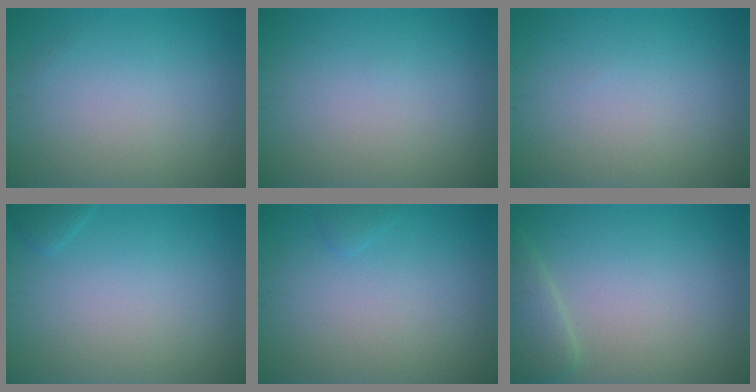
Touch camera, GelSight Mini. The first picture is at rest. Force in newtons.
{"total": 0.0}
{"total": 0.0}
{"total": 0.7, "press": 0.7, "slide": 0.1}
{"total": 0.6, "press": 0.6, "slide": 0.1}
{"total": 2.4, "press": 2.4, "slide": 0.0}